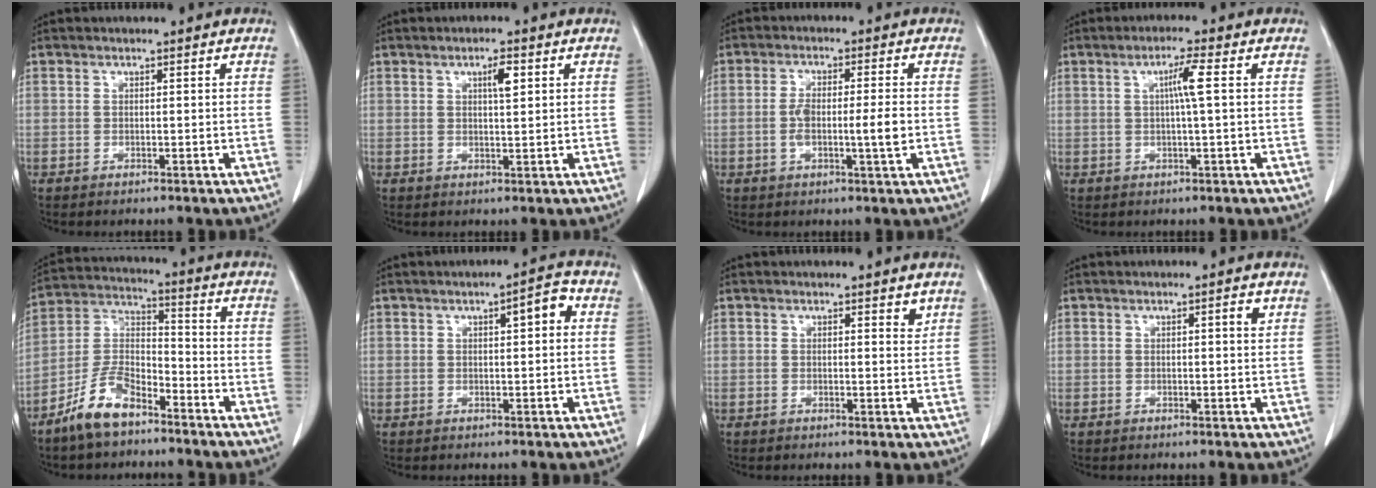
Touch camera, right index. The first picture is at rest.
{"total": 2.9, "force": [1.2, 0.5, 2.6], "torque": [-0.045, 0.000, 0.018]}
{"total": 5.9, "force": [-0.9, 0.6, 5.8], "torque": [-0.108, 0.001, -0.015]}
{"total": 3.8, "force": [0.7, -0.5, 3.7], "torque": [-0.067, 0.003, 0.011]}
{"total": 9.7, "force": [-6.9, 3.8, 5.6], "torque": [-0.124, 0.003, -0.137]}
{"total": 4.1, "force": [1.2, 0.9, 3.8], "torque": [-0.052, 0.011, 0.014]}
{"total": 1.7, "force": [1.2, 0.5, 1.0], "torque": [-0.013, -0.007, 0.014]}
{"total": 1.5, "force": [0.7, 0.2, 1.3], "torque": [-0.019, 0.000, 0.008]}